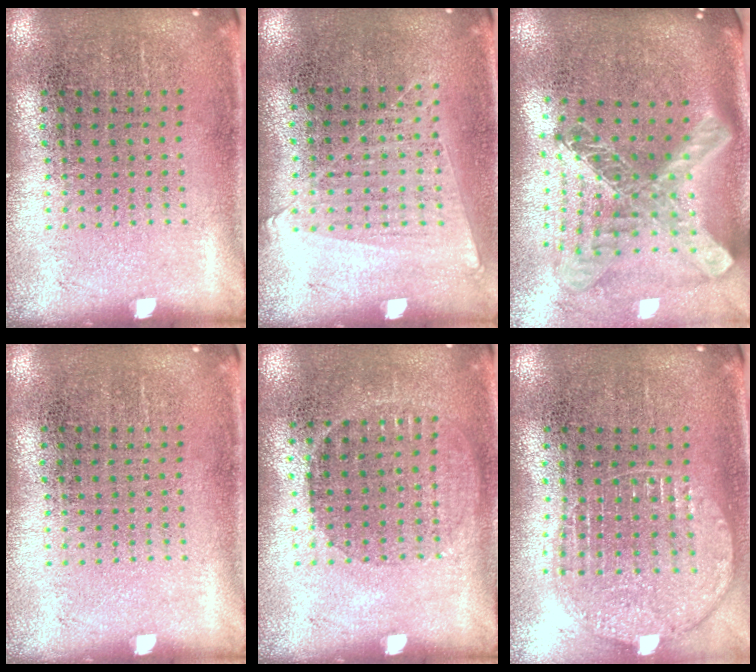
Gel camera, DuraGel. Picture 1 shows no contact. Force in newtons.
{"total": 1.1, "press": 1.0, "slide": 0.4}
{"total": 2.8, "press": 2.0, "slide": 2.0}
{"total": 0.0}
{"total": 1.0, "press": 0.8, "slide": 0.5}
{"total": 1.1, "press": 1.1, "slide": 0.3}